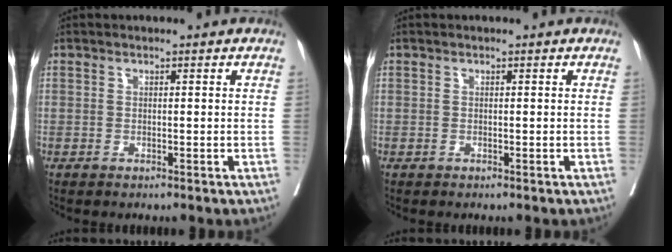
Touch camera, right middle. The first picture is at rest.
{"total": 0.0}